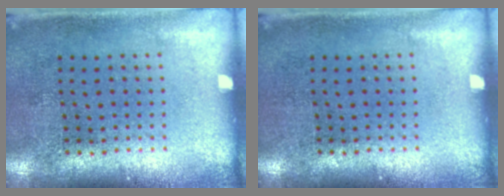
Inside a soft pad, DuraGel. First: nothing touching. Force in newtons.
{"total": 0.0}